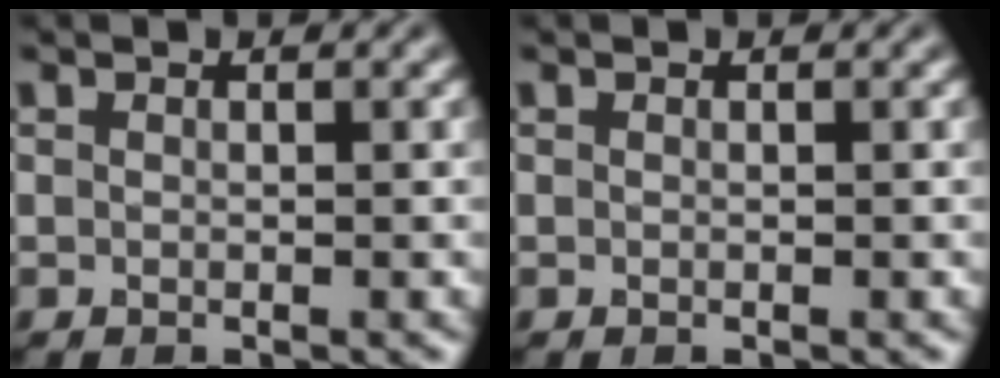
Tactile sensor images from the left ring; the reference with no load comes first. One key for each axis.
{"total": 0.0}